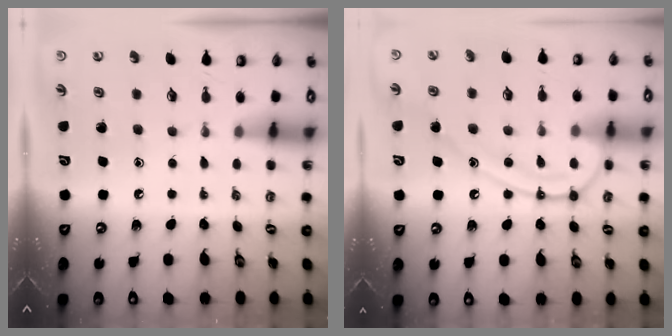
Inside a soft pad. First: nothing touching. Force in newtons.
{"total": 13.1, "press": 13.0, "slide": 1.4}